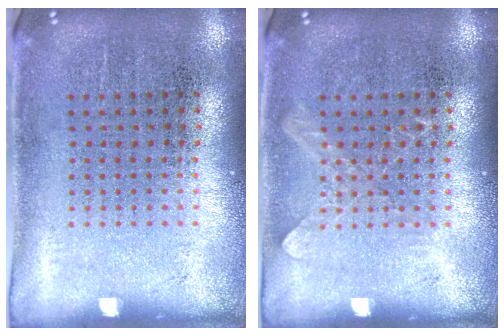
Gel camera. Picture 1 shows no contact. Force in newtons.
{"total": 0.8, "press": 0.8, "slide": 0.2}